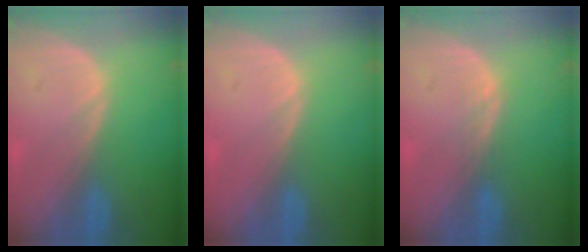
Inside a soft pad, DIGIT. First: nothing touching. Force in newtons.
{"total": 0.6, "press": 0.1, "slide": 0.6}
{"total": 1.1, "press": 1.1, "slide": 0.1}